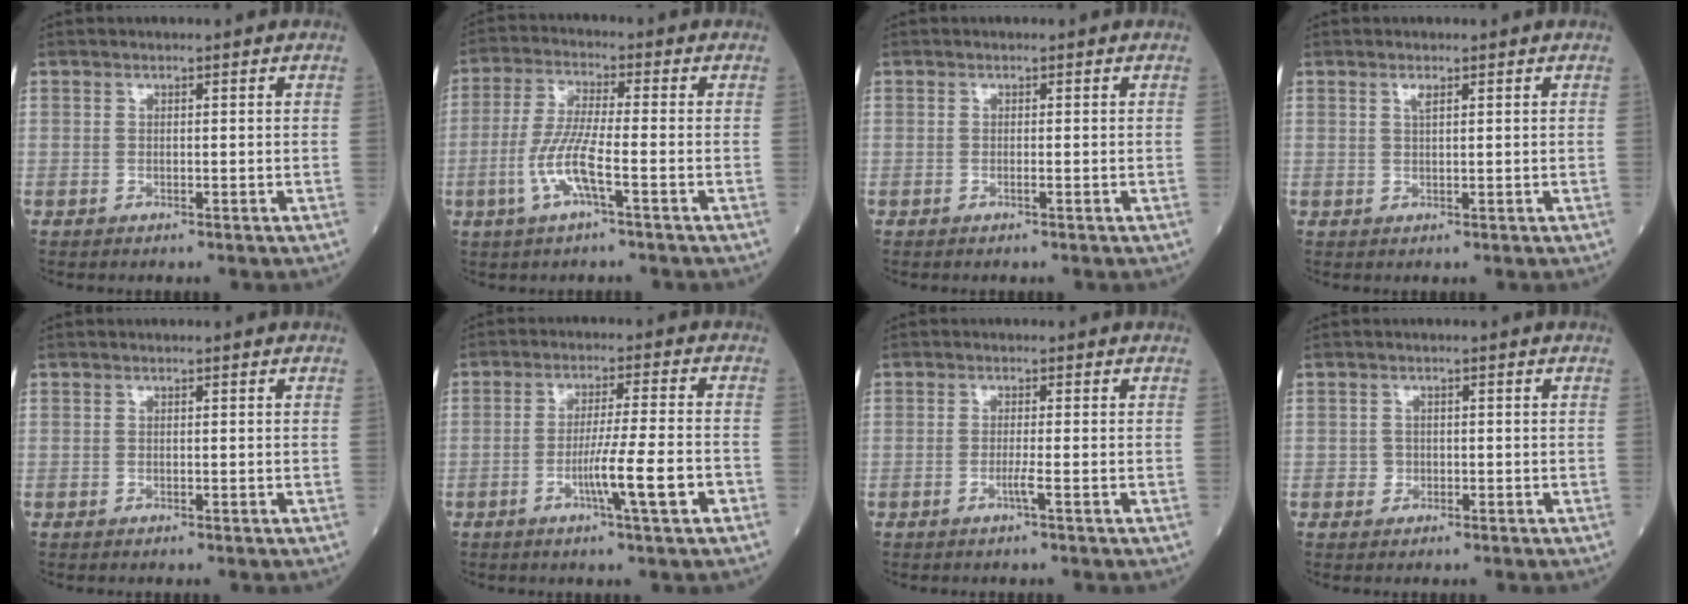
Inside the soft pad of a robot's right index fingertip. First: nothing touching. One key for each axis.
{"total": 7.2, "fx": -2.6, "fy": 0.3, "fz": 6.7, "tx": -0.142, "ty": -0.002, "tz": -0.054}
{"total": 0.0}
{"total": 1.1, "fx": 0.6, "fy": 0.1, "fz": 0.9, "tx": -0.021, "ty": -0.001, "tz": 0.012}
{"total": 0.0}
{"total": 8.0, "fx": -3.2, "fy": -0.7, "fz": 7.3, "tx": -0.119, "ty": -0.011, "tz": -0.055}
{"total": 1.4, "fx": -0.7, "fy": -0.5, "fz": 1.2, "tx": -0.022, "ty": -0.001, "tz": -0.017}
{"total": 1.1, "fx": -0.4, "fy": 1.0, "fz": 0.2, "tx": 0.003, "ty": 0.005, "tz": -0.008}